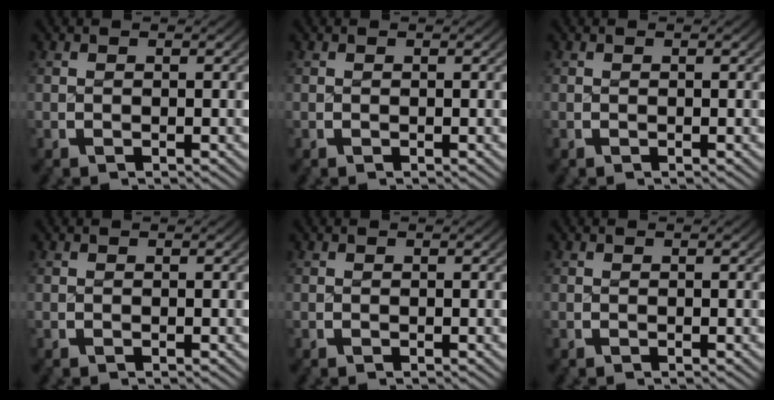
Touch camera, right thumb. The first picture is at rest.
{"total": 0.0}
{"total": 0.0}
{"total": 0.0}
{"total": 0.0}
{"total": 0.0}